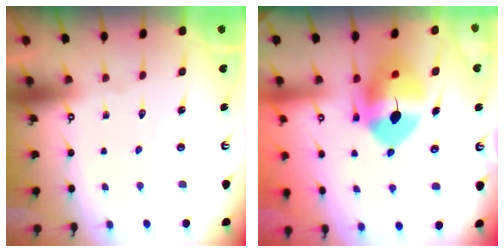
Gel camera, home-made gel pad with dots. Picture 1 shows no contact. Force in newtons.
{"total": 12.5, "press": 12.4, "slide": 1.9}